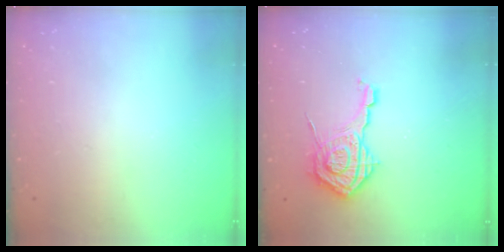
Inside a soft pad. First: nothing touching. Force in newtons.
{"total": 13.6, "press": 13.5, "slide": 1.4}